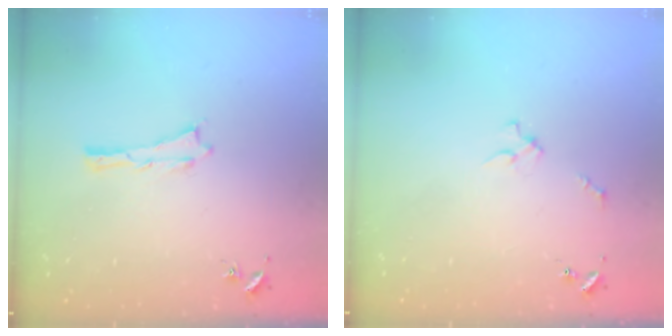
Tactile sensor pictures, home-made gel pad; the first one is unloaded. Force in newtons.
{"total": 2.0, "press": 2.0, "slide": 0.2}